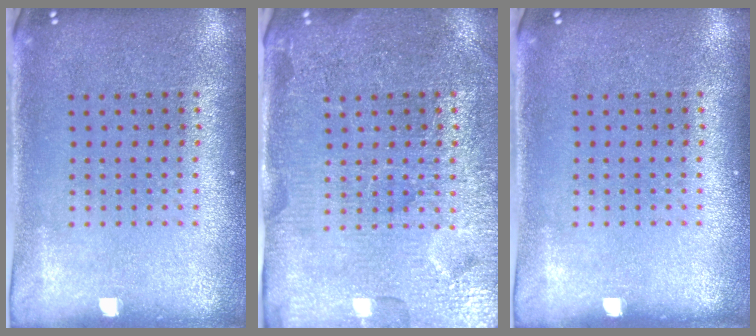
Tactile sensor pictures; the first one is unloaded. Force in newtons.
{"total": 4.1, "press": 4.0, "slide": 1.1}
{"total": 0.0}